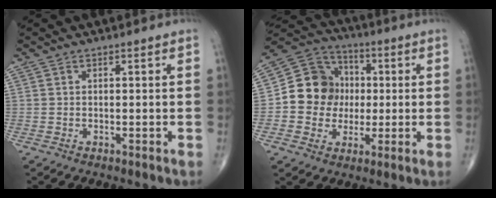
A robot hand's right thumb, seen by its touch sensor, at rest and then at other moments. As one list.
[{"total": 12.9, "force": [-0.1, 11.8, 5.4], "torque": [-0.053, 0.024, -0.007]}]